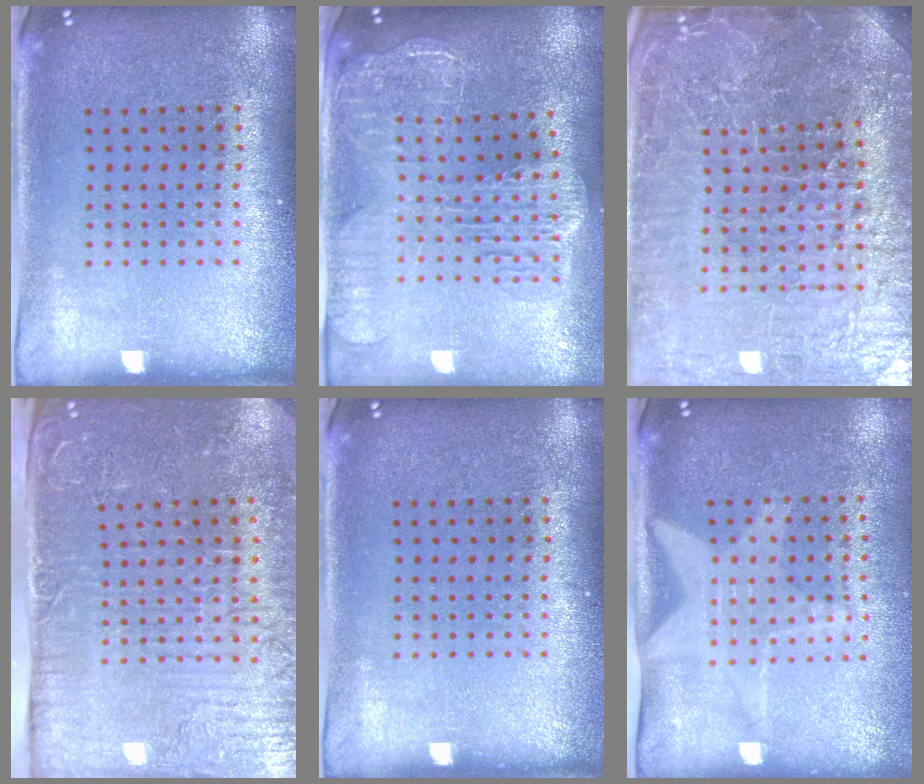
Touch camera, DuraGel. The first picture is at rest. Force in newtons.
{"total": 2.8, "press": 2.4, "slide": 1.6}
{"total": 5.8, "press": 5.4, "slide": 2.1}
{"total": 5.3, "press": 4.5, "slide": 2.9}
{"total": 0.0}
{"total": 1.9, "press": 1.5, "slide": 1.1}